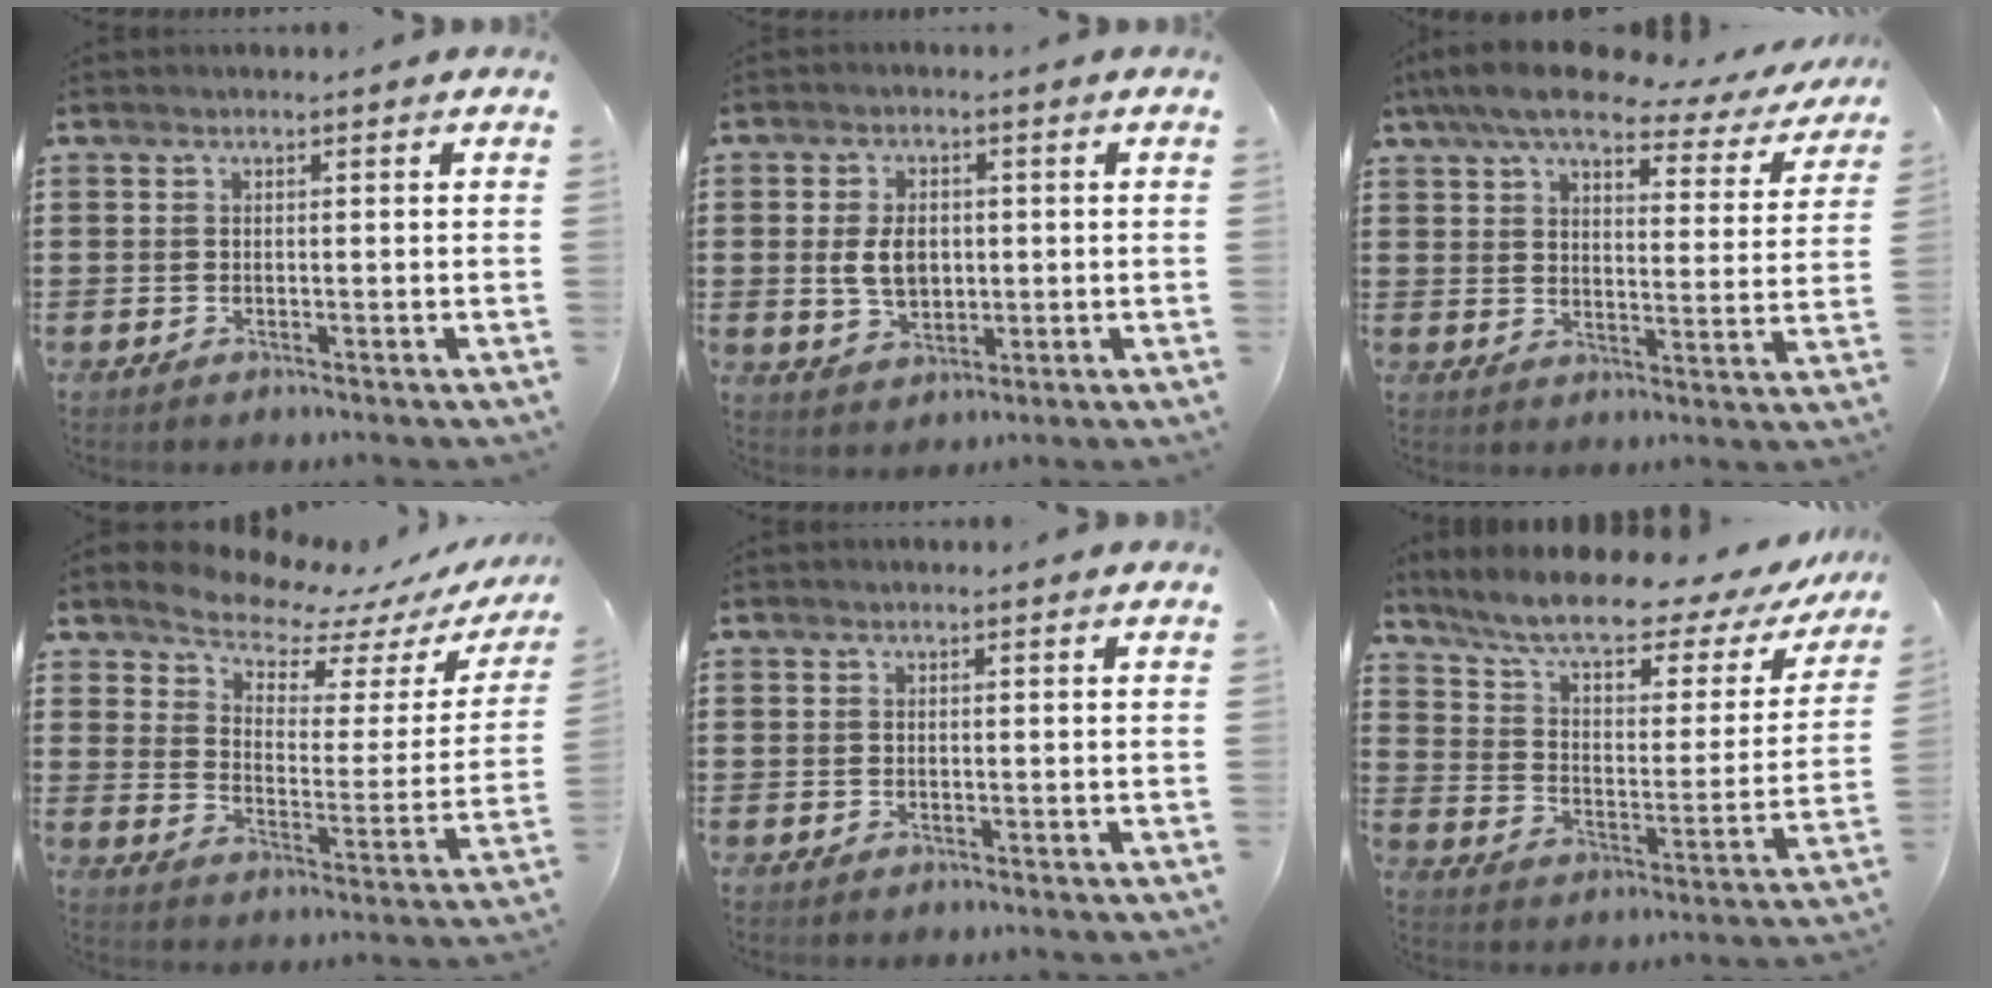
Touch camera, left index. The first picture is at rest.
{"total": 5.4, "force": [0.3, 3.5, 4.1], "torque": [-0.075, 0.002, -0.001]}
{"total": 8.9, "force": [7.2, 1.9, 4.8], "torque": [-0.105, -0.032, 0.124]}
{"total": 7.2, "force": [6.8, 1.5, 1.5], "torque": [-0.052, -0.055, 0.117]}
{"total": 0.0}
{"total": 9.0, "force": [7.2, 1.6, 5.1], "torque": [-0.120, -0.042, 0.121]}